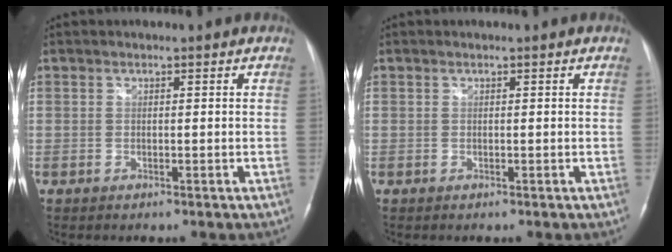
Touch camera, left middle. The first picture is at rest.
{"total": 0.0}